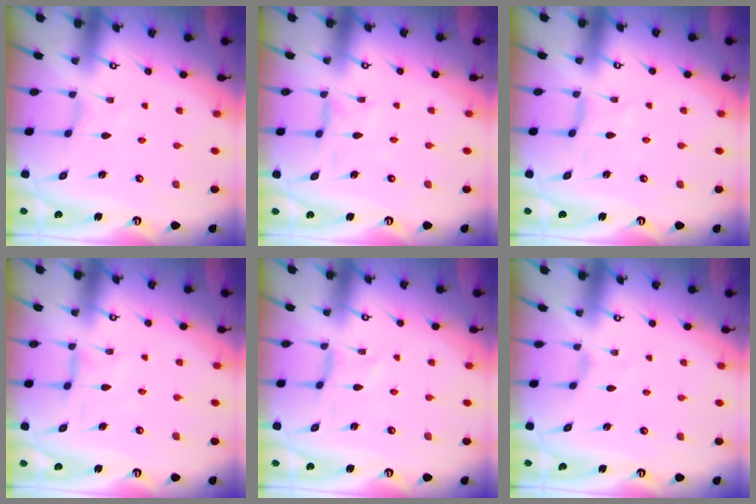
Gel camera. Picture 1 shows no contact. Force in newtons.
{"total": 1.9, "press": 1.9, "slide": 0.3}
{"total": 1.6, "press": 1.6, "slide": 0.1}
{"total": 1.6, "press": 1.6, "slide": 0.3}
{"total": 0.0}
{"total": 0.0}